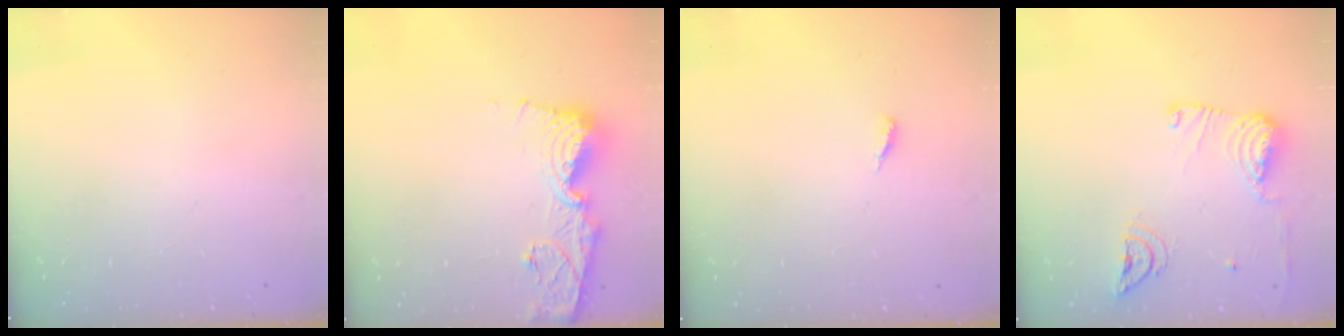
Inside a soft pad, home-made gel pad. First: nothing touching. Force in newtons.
{"total": 11.2, "press": 11.2, "slide": 1.3}
{"total": 3.0, "press": 3.0, "slide": 0.2}
{"total": 12.8, "press": 12.7, "slide": 1.6}